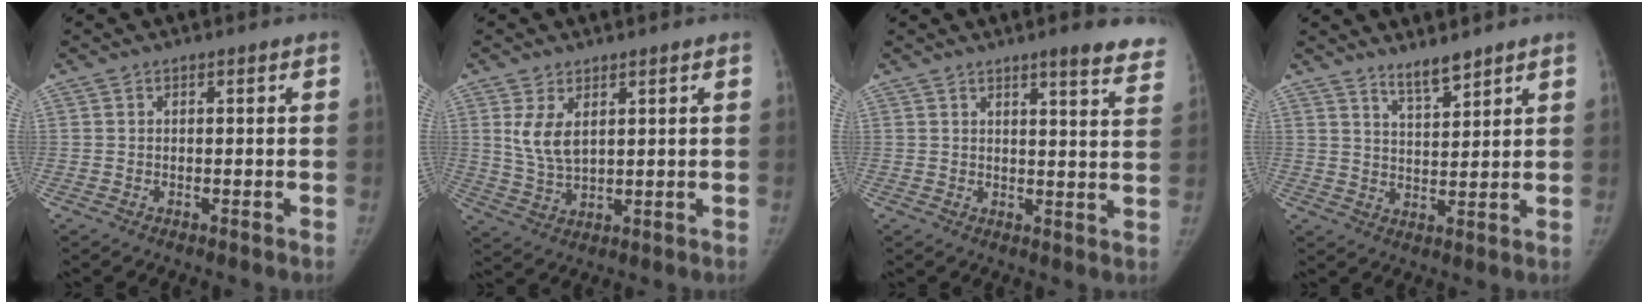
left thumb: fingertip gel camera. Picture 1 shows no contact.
{"total": 6.0, "force": [2.3, 3.1, 4.6], "torque": [-0.080, -0.012, 0.056]}
{"total": 9.8, "force": [7.8, 1.3, 5.9], "torque": [-0.043, -0.034, 0.077]}
{"total": 4.7, "force": [4.2, 0.7, 2.1], "torque": [-0.025, -0.034, 0.077]}